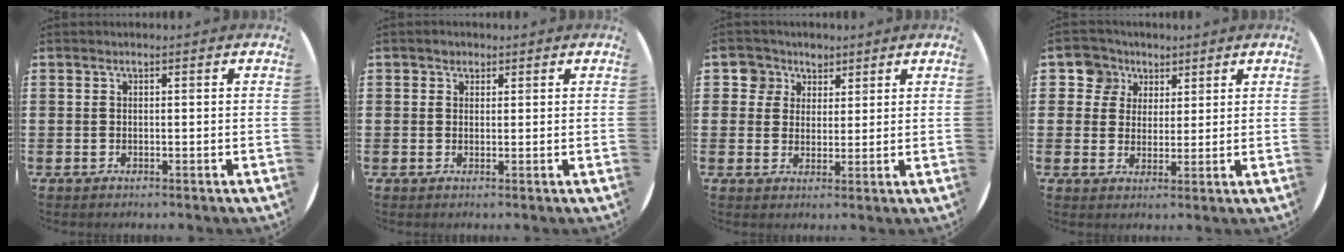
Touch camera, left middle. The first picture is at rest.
{"total": 1.0, "force": [0.8, 0.7, 0.1], "torque": [0.006, 0.001, 0.013]}
{"total": 4.3, "force": [2.7, 3.3, 0.0], "torque": [-0.010, 0.009, 0.050]}
{"total": 5.2, "force": [3.1, 4.1, 0.4], "torque": [-0.024, 0.012, 0.056]}